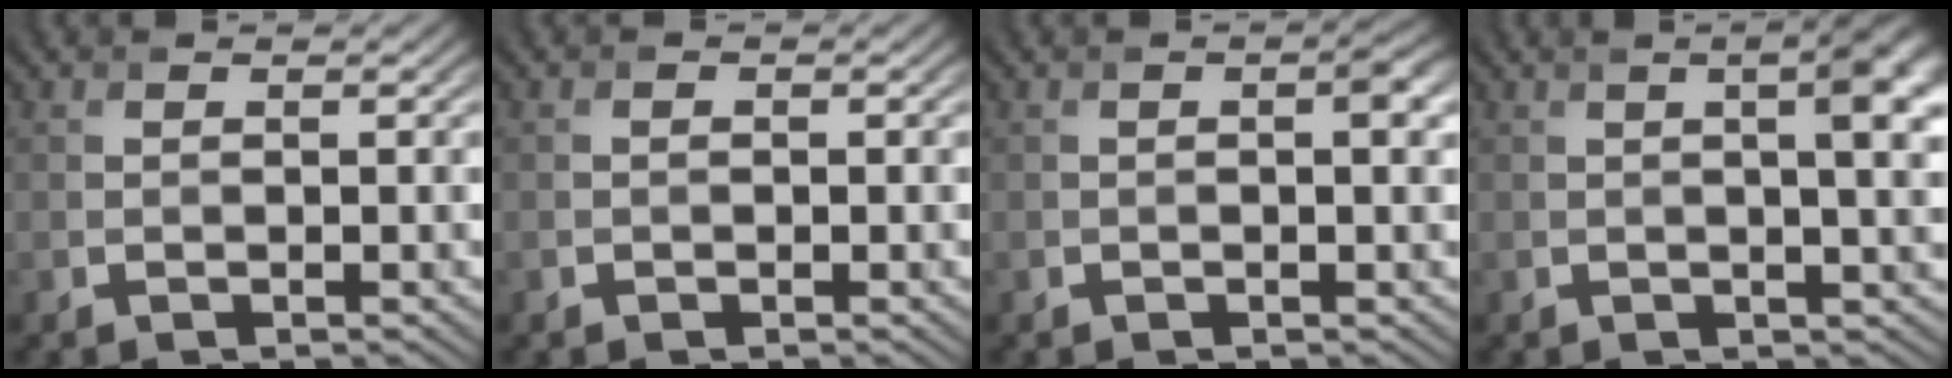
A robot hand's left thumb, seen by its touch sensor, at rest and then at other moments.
{"total": 0.7, "force": [-0.6, 0.4, 0.1], "torque": [-0.003, -0.002, -0.016]}
{"total": 2.2, "force": [0.1, 0.9, 2.0], "torque": [-0.025, 0.006, 0.000]}
{"total": 6.6, "force": [1.4, 2.1, 6.1], "torque": [-0.076, 0.014, 0.018]}